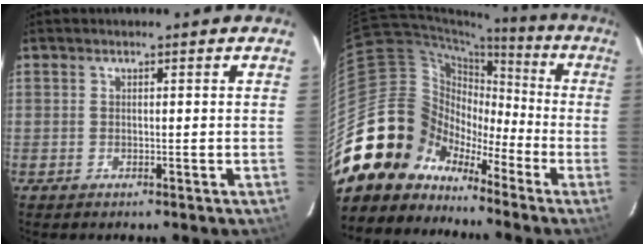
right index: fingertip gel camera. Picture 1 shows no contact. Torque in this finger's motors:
{"motor_torque": [-0.23, -0.54, -0.12, -0.21]}